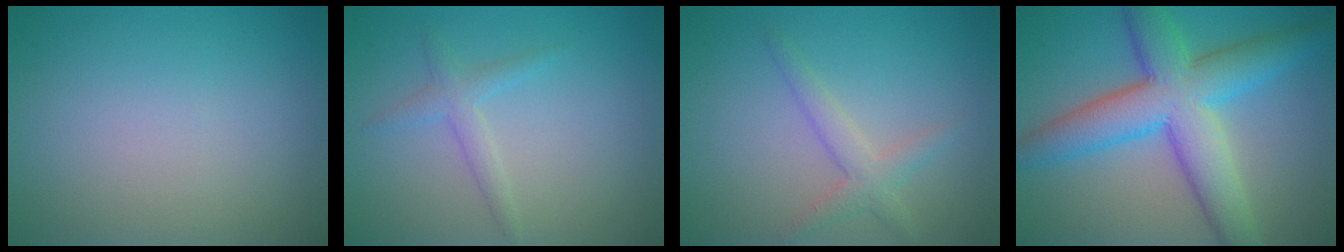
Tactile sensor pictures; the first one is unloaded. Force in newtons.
{"total": 1.7, "press": 1.7, "slide": 0.1}
{"total": 2.3, "press": 2.3, "slide": 0.1}
{"total": 8.9, "press": 8.9, "slide": 0.2}